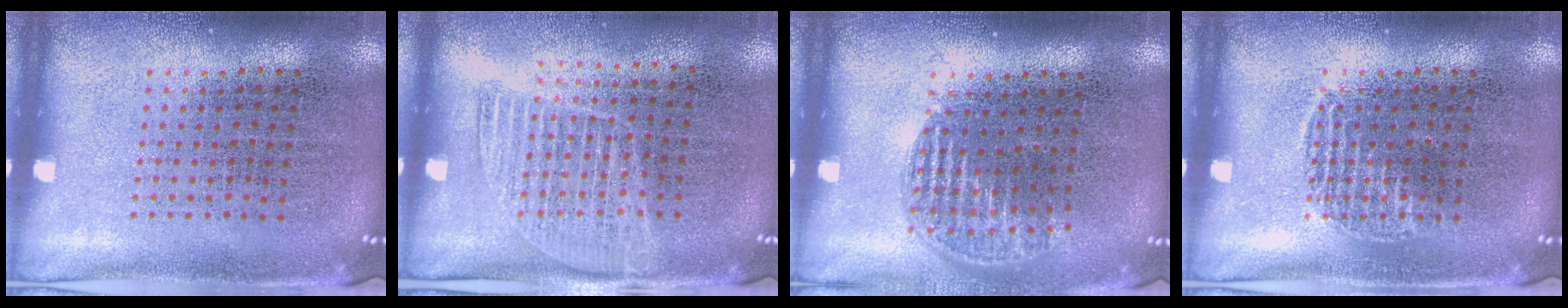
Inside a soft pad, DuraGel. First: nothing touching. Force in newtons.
{"total": 1.0, "press": 0.9, "slide": 0.5}
{"total": 1.1, "press": 1.0, "slide": 0.5}
{"total": 0.9, "press": 0.8, "slide": 0.2}